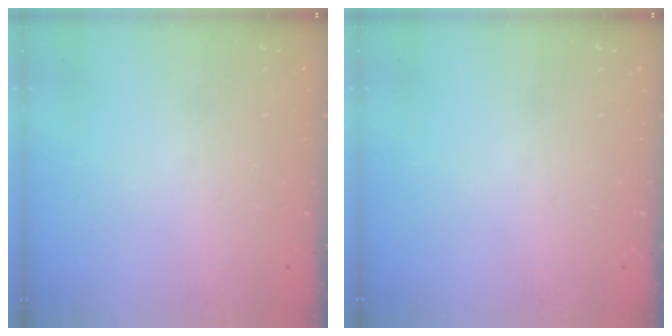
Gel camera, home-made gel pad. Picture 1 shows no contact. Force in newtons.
{"total": 0.0}